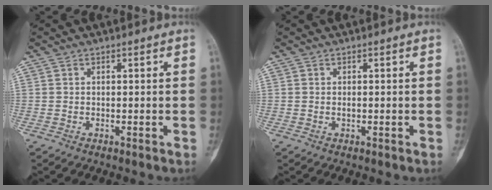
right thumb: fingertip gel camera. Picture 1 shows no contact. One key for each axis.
{"total": 0.7, "fx": -0.1, "fy": 0.4, "fz": 0.5, "tx": -0.012, "ty": 0.000, "tz": -0.002}